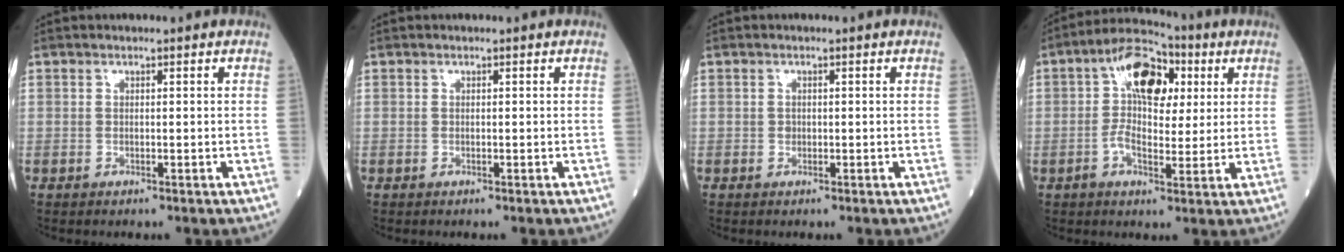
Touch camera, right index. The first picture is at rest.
{"total": 0.0}
{"total": 0.6, "force": [-0.1, 0.6, 0.2], "torque": [-0.004, 0.002, -0.001]}
{"total": 10.0, "force": [2.4, 4.7, 8.5], "torque": [-0.151, 0.035, 0.032]}